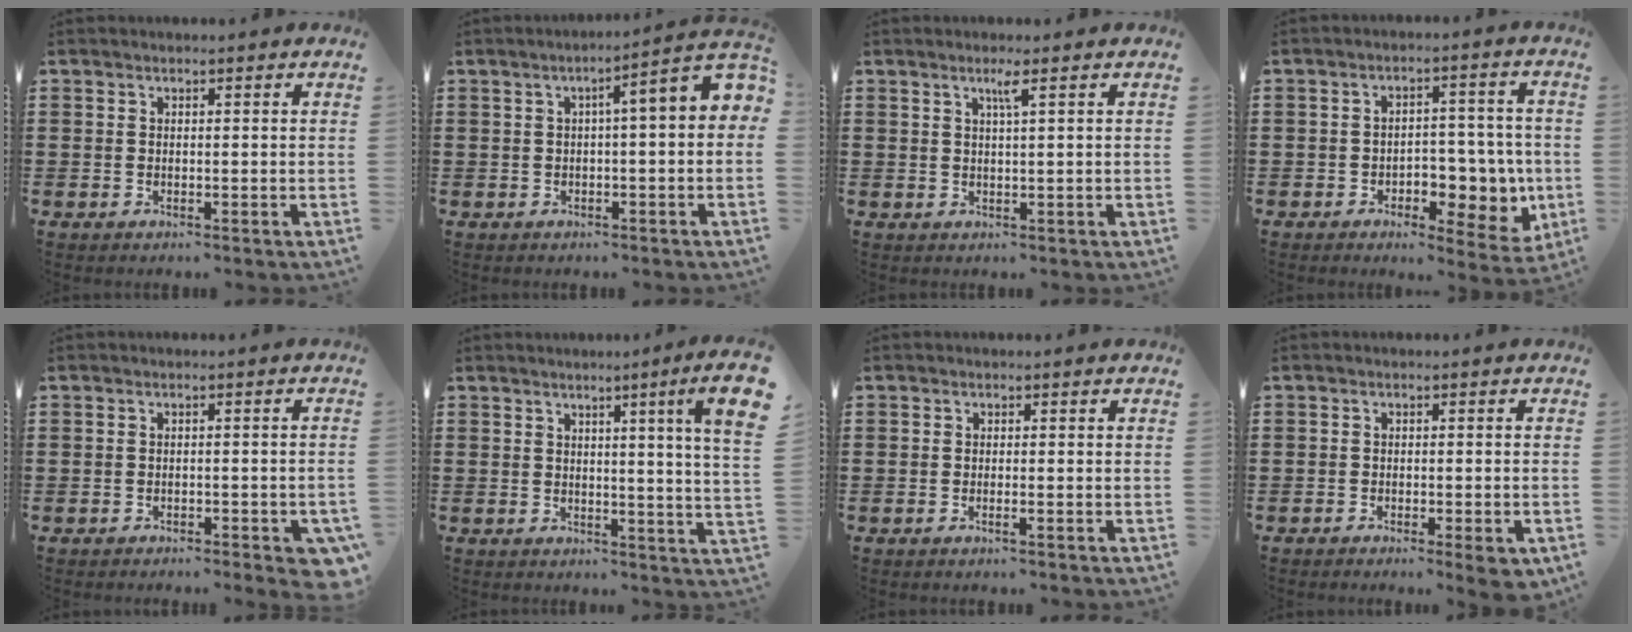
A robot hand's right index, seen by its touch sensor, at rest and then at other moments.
{"total": 4.5, "force": [0.0, 0.3, 4.4], "torque": [-0.077, -0.012, -0.009]}
{"total": 2.0, "force": [1.0, -0.2, 1.8], "torque": [-0.036, -0.003, 0.015]}
{"total": 6.2, "force": [-1.5, 4.6, 3.9], "torque": [-0.050, 0.005, -0.029]}
{"total": 1.8, "force": [-1.5, 0.4, 0.9], "torque": [-0.017, 0.001, -0.029]}
{"total": 6.1, "force": [2.7, -1.0, 5.4], "torque": [-0.094, -0.016, 0.039]}
{"total": 0.8, "force": [-0.4, -0.1, 0.7], "torque": [-0.011, -0.005, -0.007]}
{"total": 2.1, "force": [-1.5, 0.4, 1.4], "torque": [-0.022, 0.001, -0.026]}